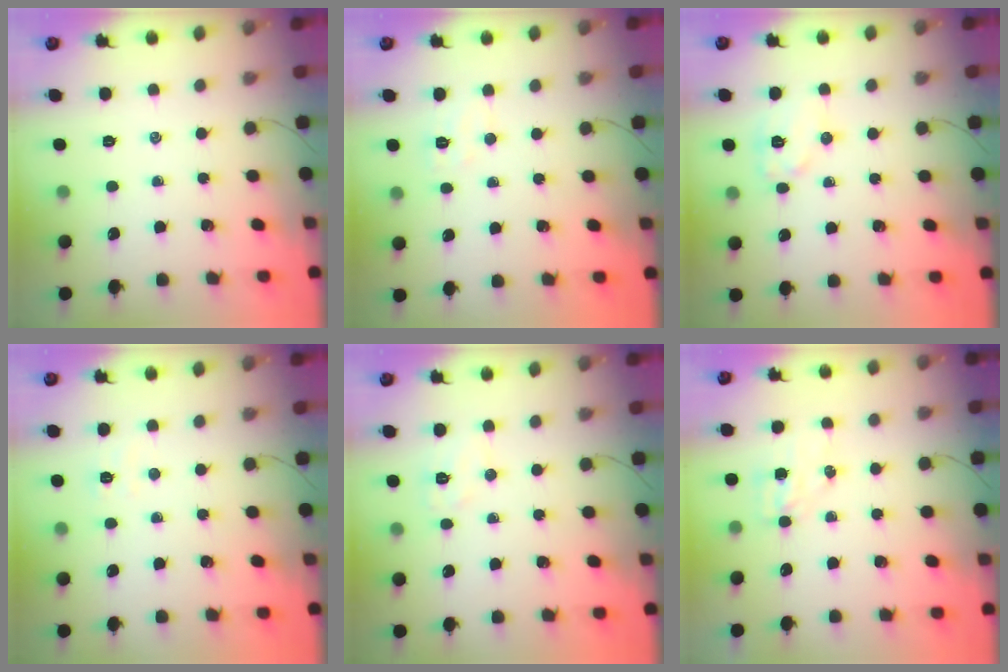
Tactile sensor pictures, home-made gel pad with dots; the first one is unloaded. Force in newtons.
{"total": 4.7, "press": 4.5, "slide": 1.1}
{"total": 7.7, "press": 7.7, "slide": 0.2}
{"total": 2.7, "press": 2.5, "slide": 0.8}
{"total": 5.8, "press": 5.7, "slide": 1.0}
{"total": 4.3, "press": 4.3, "slide": 0.7}